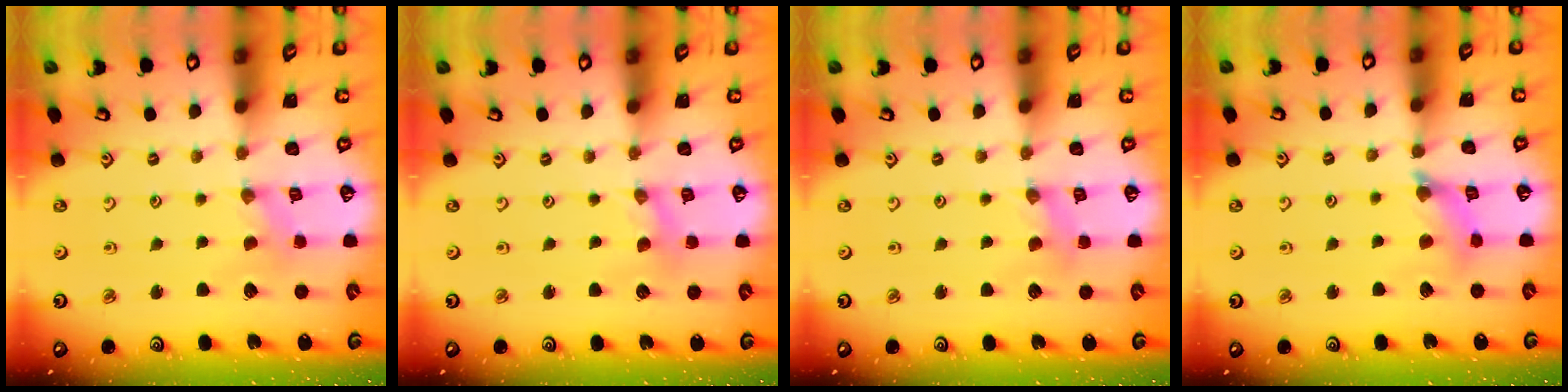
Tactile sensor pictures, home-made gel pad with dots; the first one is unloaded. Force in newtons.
{"total": 0.7, "press": 0.7, "slide": 0.1}
{"total": 1.3, "press": 1.3, "slide": 0.3}
{"total": 6.3, "press": 6.3, "slide": 0.7}